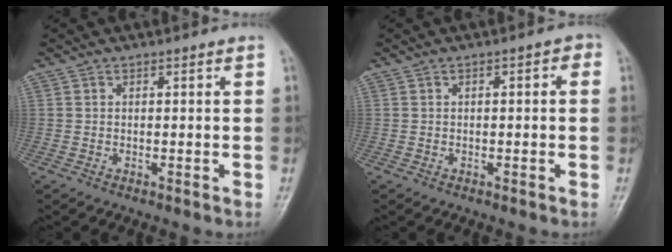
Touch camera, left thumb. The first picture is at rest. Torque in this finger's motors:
{"motor_torque": [-0.04, -0.07, -0.16, 0.01, 0.04]}